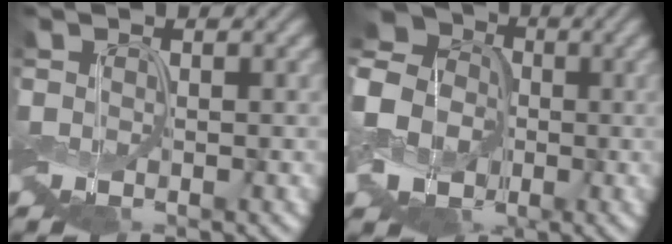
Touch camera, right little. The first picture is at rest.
{"total": 11.2, "force": [-3.0, 9.9, 4.3], "torque": [-0.126, 0.005, -0.093]}